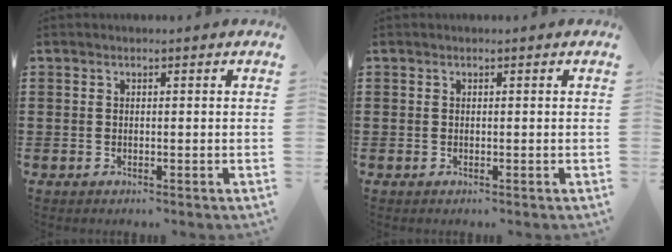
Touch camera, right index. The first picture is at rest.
{"total": 0.0}